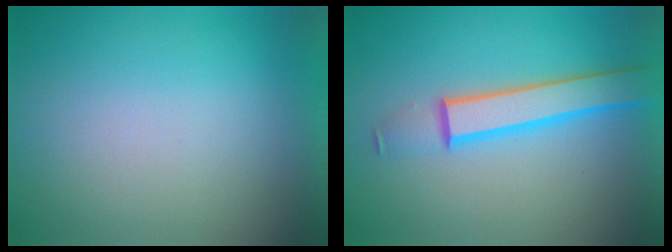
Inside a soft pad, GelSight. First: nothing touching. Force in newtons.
{"total": 4.7}